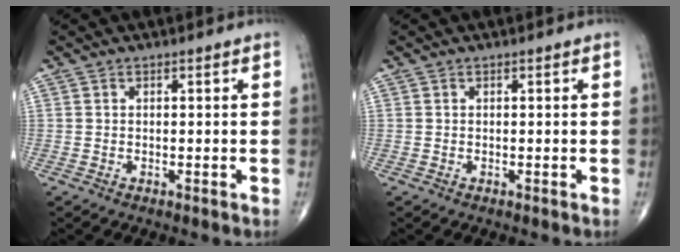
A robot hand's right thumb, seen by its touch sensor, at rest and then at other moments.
{"total": 0.0}